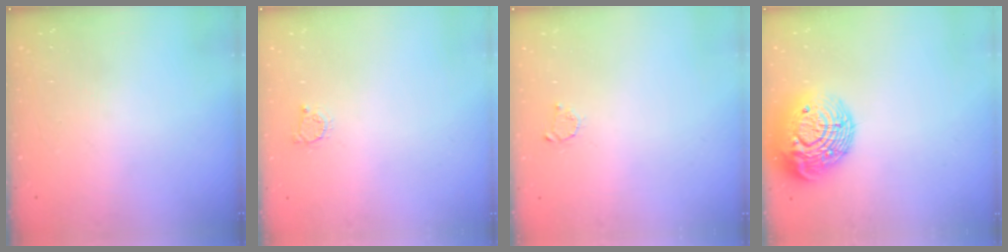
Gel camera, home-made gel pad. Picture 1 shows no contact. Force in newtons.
{"total": 2.4, "press": 2.4, "slide": 0.3}
{"total": 2.1, "press": 2.1, "slide": 0.3}
{"total": 20.4, "press": 20.4, "slide": 1.1}